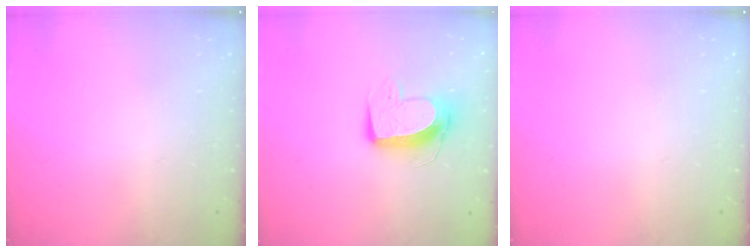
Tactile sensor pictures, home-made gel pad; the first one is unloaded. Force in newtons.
{"total": 12.1, "press": 12.1, "slide": 1.0}
{"total": 0.0}